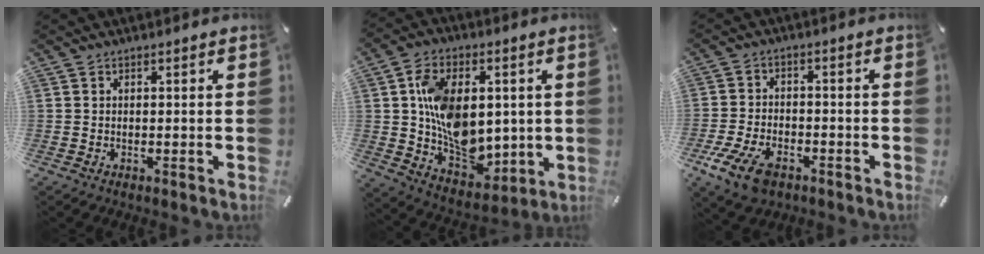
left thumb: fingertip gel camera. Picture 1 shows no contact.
{"total": 15.4, "force": [1.8, 11.4, 10.2], "torque": [-0.173, 0.007, 0.046]}
{"total": 9.0, "force": [-5.1, 5.3, 5.2], "torque": [-0.119, 0.017, -0.095]}